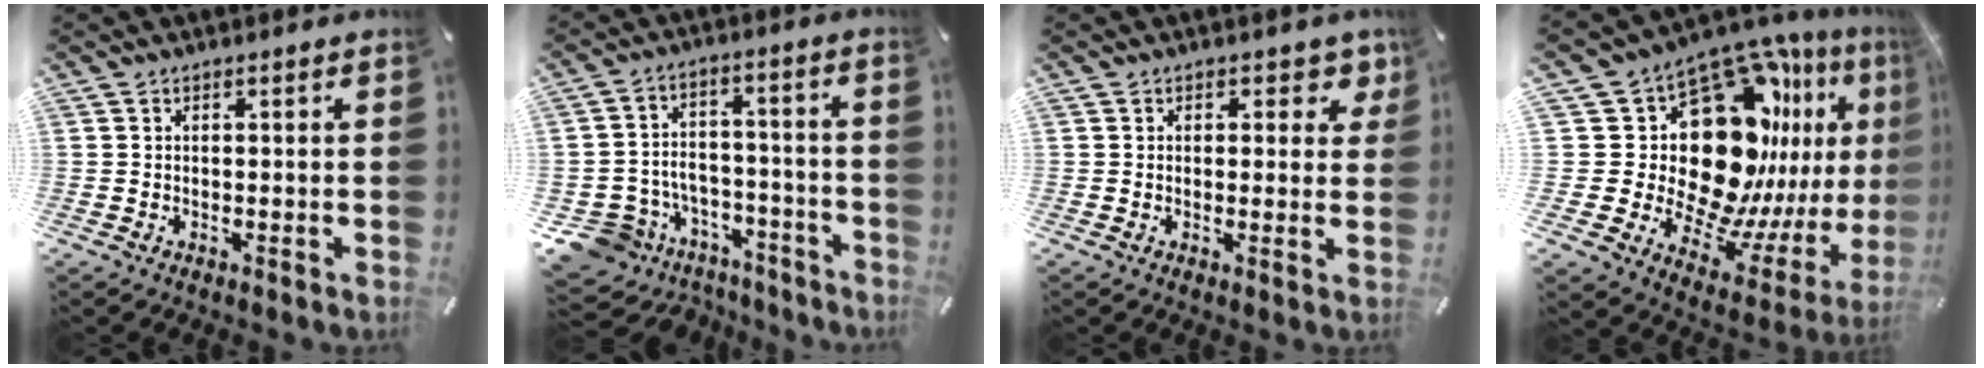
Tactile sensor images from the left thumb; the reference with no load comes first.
{"total": 9.3, "force": [-5.1, 7.5, 2.0], "torque": [-0.044, 0.030, -0.084]}
{"total": 4.0, "force": [2.1, 2.6, 2.2], "torque": [0.000, -0.010, 0.027]}
{"total": 26.6, "force": [10.8, 16.7, 17.7], "torque": [-0.291, -0.132, 0.220]}